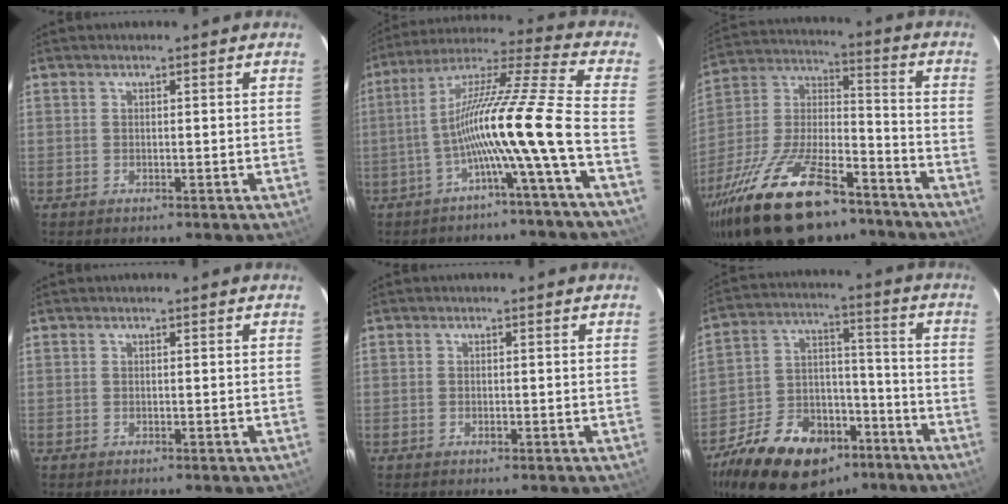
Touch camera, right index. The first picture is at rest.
{"total": 14.9, "force": [-5.8, -2.4, 13.5], "torque": [-0.224, -0.001, -0.112]}
{"total": 28.5, "force": [-19.3, 11.2, 17.7], "torque": [-0.348, -0.014, -0.312]}
{"total": 0.0}
{"total": 0.8, "force": [-0.3, 0.5, 0.5], "torque": [-0.010, 0.001, -0.004]}
{"total": 23.1, "force": [-14.9, 13.0, 11.9], "torque": [-0.249, 0.023, -0.228]}